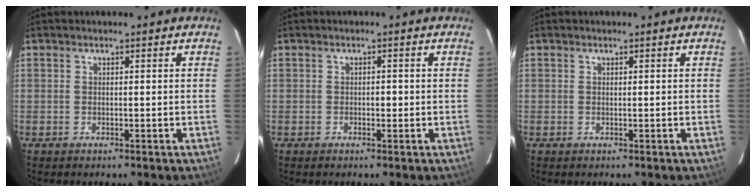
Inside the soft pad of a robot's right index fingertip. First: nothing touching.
{"total": 1.0, "force": [-0.2, 0.5, 0.8], "torque": [-0.012, 0.002, -0.003]}
{"total": 0.0}